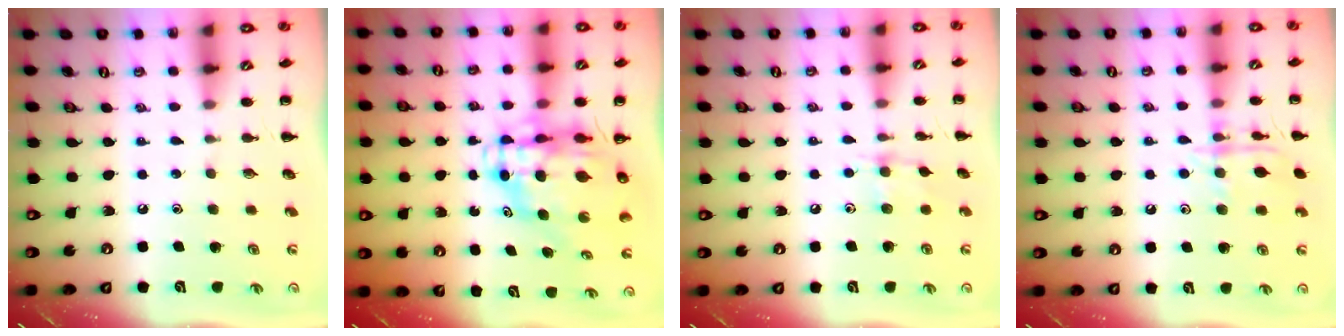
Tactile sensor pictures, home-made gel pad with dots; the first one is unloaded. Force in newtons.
{"total": 10.8, "press": 10.3, "slide": 3.0}
{"total": 7.2, "press": 7.2, "slide": 0.7}
{"total": 11.3, "press": 11.3, "slide": 0.6}